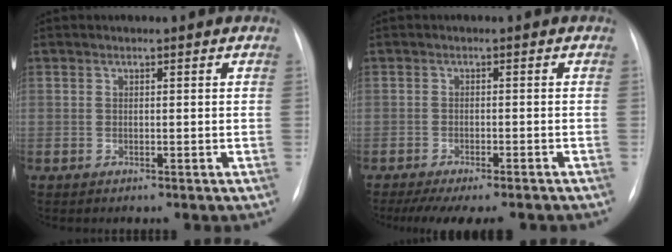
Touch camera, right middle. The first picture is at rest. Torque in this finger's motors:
{"motor_torque": [0.48, -0.40, 0.16, 0.04]}